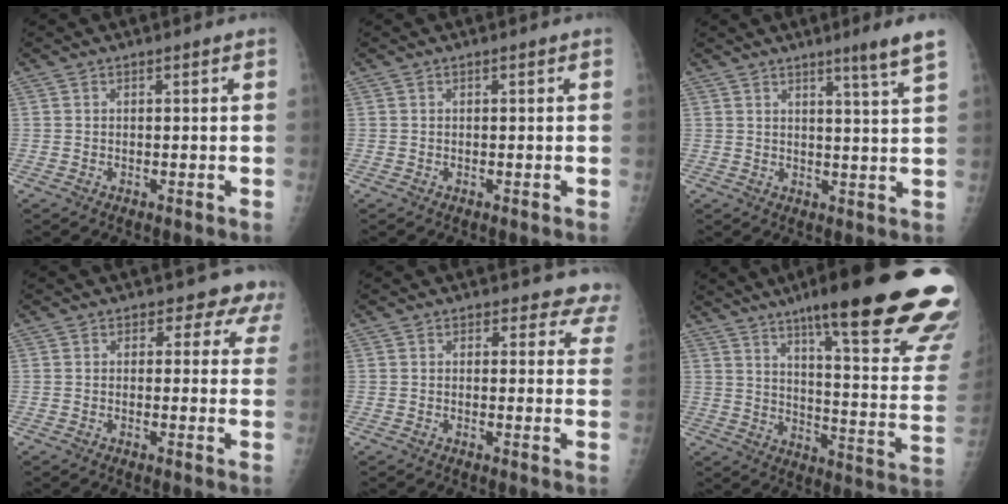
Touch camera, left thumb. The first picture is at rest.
{"total": 0.0}
{"total": 5.8, "force": [3.8, -1.1, 4.2], "torque": [-0.061, -0.032, 0.054]}
{"total": 4.9, "force": [3.8, 3.0, 0.4], "torque": [0.034, -0.016, 0.020]}
{"total": 6.3, "force": [5.5, 3.0, -0.2], "torque": [0.058, -0.021, 0.027]}
{"total": 30.6, "force": [19.9, 4.6, 22.7], "torque": [-0.227, -0.085, 0.274]}